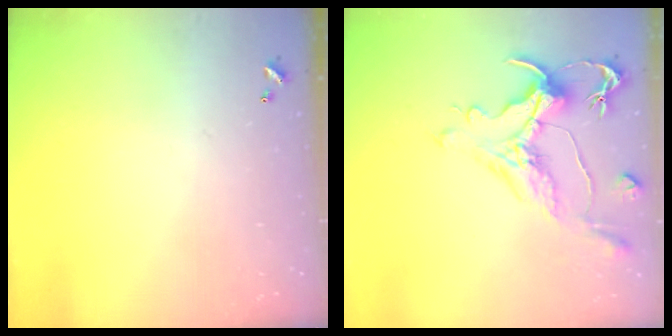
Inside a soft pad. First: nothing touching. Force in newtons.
{"total": 1.5, "press": 0.4, "slide": 1.5}